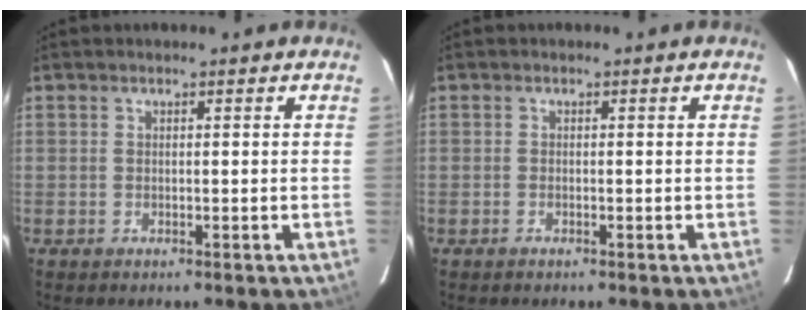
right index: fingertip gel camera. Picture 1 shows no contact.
{"total": 0.6, "force": [-0.4, 0.2, 0.3], "torque": [-0.006, 0.001, -0.010]}